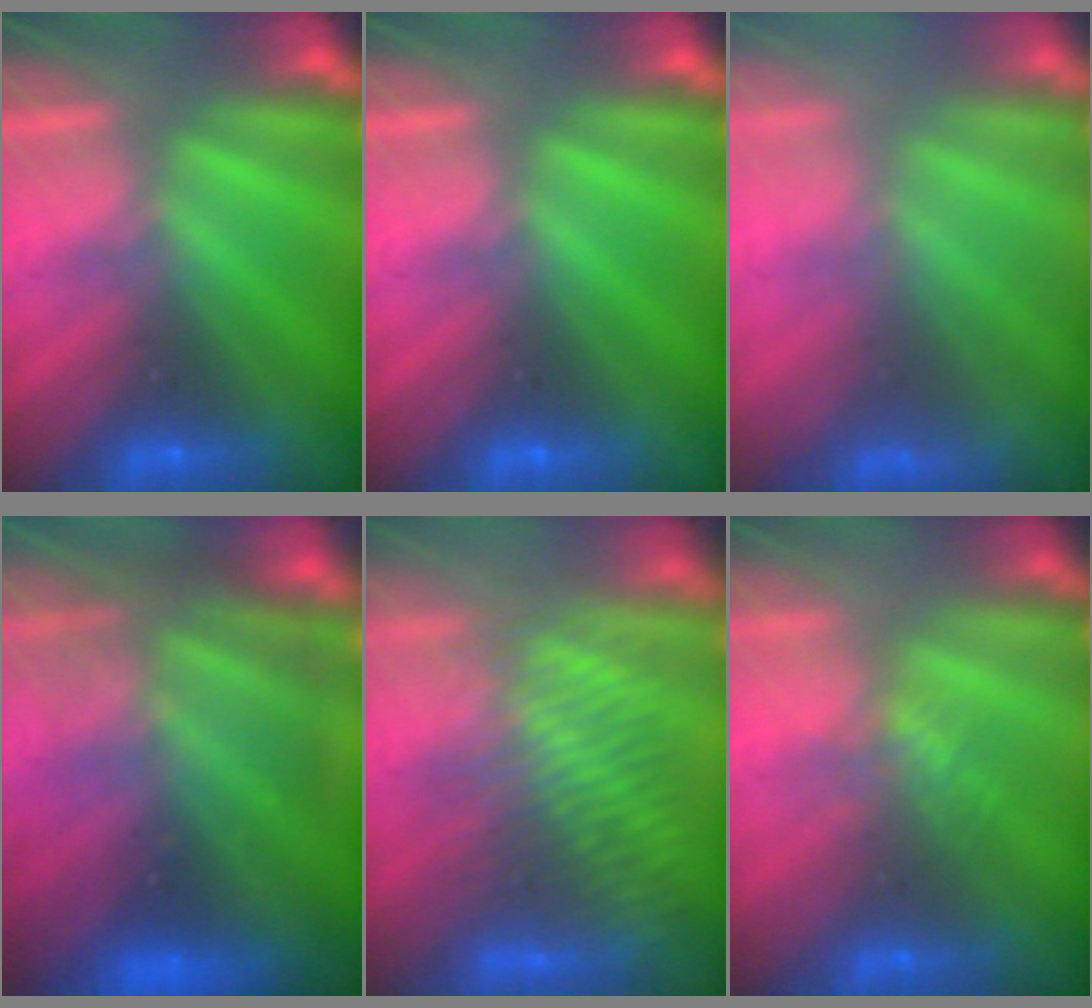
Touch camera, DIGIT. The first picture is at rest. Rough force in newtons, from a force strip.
{"total": 0.0}
{"total": 1.3}
{"total": 9.1}
{"total": 3.4}
{"total": 2.1}